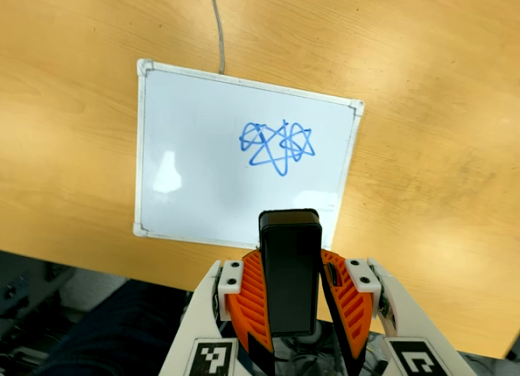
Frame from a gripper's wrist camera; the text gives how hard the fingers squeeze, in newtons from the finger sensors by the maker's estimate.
{"total": 6.5, "left": 6.5, "right": 6.4}